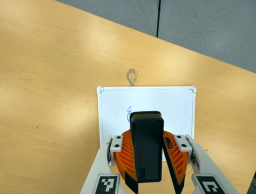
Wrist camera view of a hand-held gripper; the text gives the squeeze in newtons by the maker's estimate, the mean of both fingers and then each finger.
{"total": 9.2, "left": 9.3, "right": 9.0}